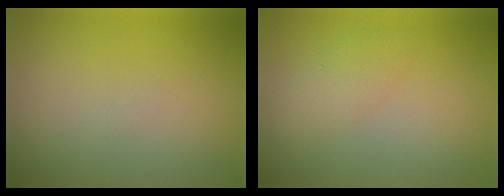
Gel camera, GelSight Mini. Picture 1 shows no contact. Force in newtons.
{"total": 1.9, "press": 1.9, "slide": 0.0}